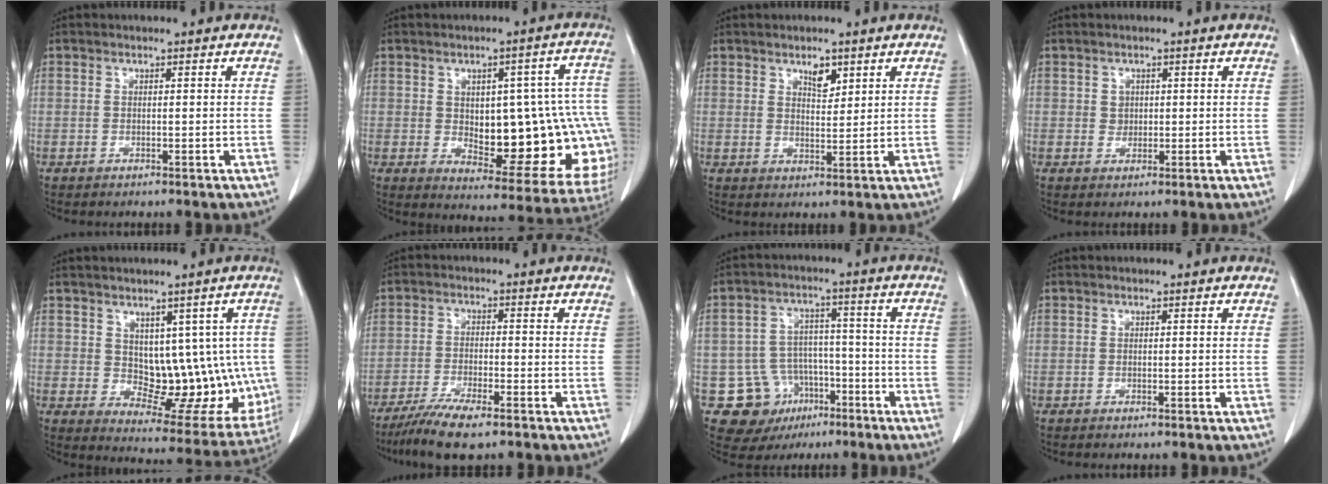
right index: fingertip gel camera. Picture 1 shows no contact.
{"total": 20.4, "force": [-1.4, 7.9, 18.7], "torque": [-0.166, 0.037, 0.015]}
{"total": 3.0, "force": [1.9, 1.3, 1.9], "torque": [-0.031, -0.005, 0.036]}
{"total": 1.5, "force": [0.5, 1.4, 0.4], "torque": [-0.001, 0.001, 0.011]}
{"total": 12.8, "force": [0.9, 7.1, 10.6], "torque": [-0.107, 0.009, 0.039]}
{"total": 8.3, "force": [-6.3, 1.0, 5.3], "torque": [-0.091, -0.020, -0.107]}
{"total": 11.1, "force": [-5.2, 9.5, 2.5], "torque": [-0.044, 0.038, -0.068]}
{"total": 0.6, "force": [-0.5, 0.0, 0.3], "torque": [-0.007, -0.002, -0.008]}